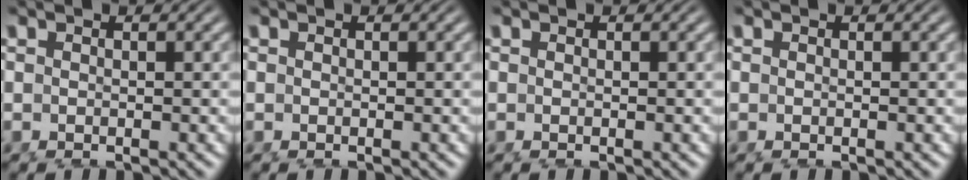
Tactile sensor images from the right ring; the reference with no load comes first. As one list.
[{"total": 0.0}, {"total": 0.0}, {"total": 0.0}]